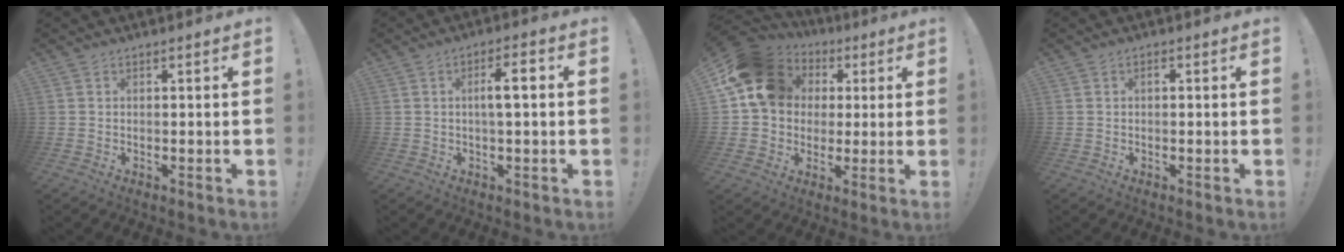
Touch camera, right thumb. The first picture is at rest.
{"total": 5.8, "force": [0.6, 1.0, 5.6], "torque": [-0.095, 0.004, 0.003]}
{"total": 17.5, "force": [5.1, 14.3, 8.8], "torque": [-0.129, -0.011, 0.107]}
{"total": 0.7, "force": [-0.1, 0.3, 0.6], "torque": [-0.011, 0.003, -0.005]}